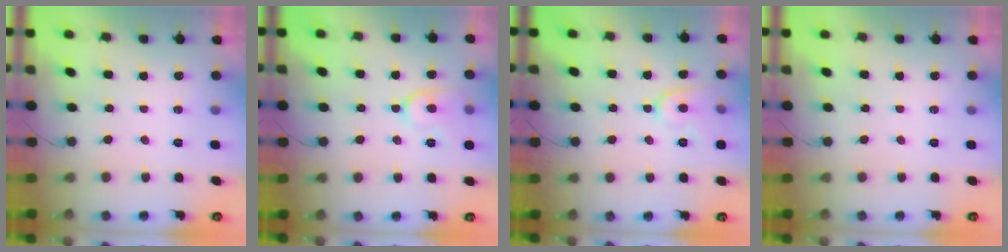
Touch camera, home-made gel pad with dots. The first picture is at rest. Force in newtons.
{"total": 10.3, "press": 10.2, "slide": 0.8}
{"total": 8.4, "press": 8.3, "slide": 1.0}
{"total": 0.0}